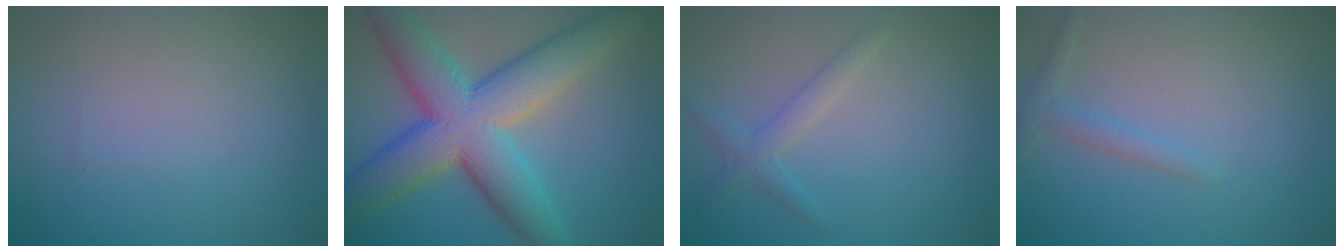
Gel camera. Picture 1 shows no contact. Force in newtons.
{"total": 11.1, "press": 11.1, "slide": 0.4}
{"total": 1.8, "press": 1.8, "slide": 0.0}
{"total": 1.4, "press": 1.4, "slide": 0.1}